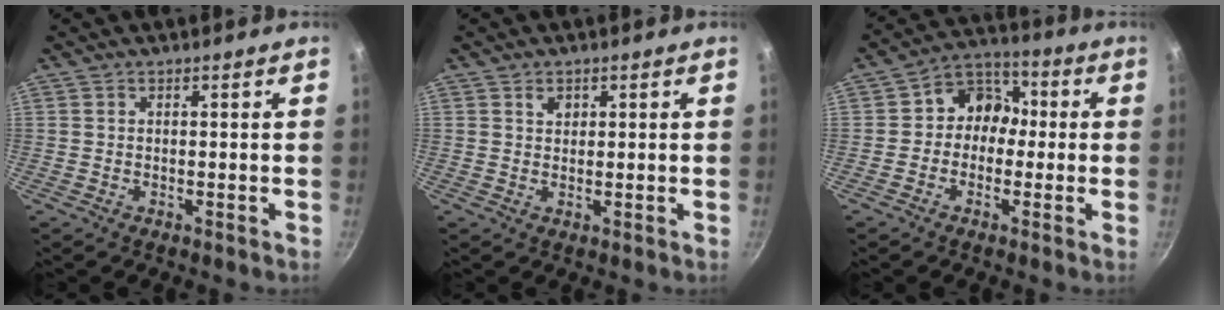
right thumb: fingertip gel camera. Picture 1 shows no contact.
{"total": 1.8, "force": [0.8, 1.4, 0.8], "torque": [-0.004, -0.003, 0.012]}
{"total": 8.4, "force": [-0.4, 7.3, 4.3], "torque": [-0.020, 0.029, -0.029]}